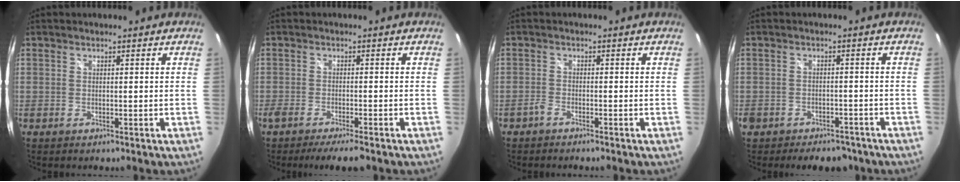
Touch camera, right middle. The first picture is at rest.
{"total": 6.0, "force": [-4.9, 0.5, 3.4], "torque": [-0.071, -0.018, -0.082]}
{"total": 1.5, "force": [-1.4, 0.4, 0.4], "torque": [-0.021, 0.001, -0.033]}
{"total": 8.8, "force": [-6.5, 5.0, 3.2], "torque": [-0.082, 0.000, -0.085]}